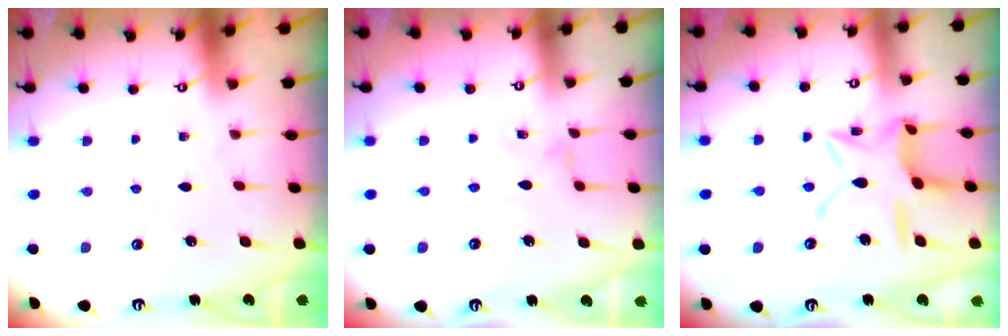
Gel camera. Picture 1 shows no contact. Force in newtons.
{"total": 1.3, "press": 1.3, "slide": 0.3}
{"total": 13.6, "press": 13.6, "slide": 1.1}